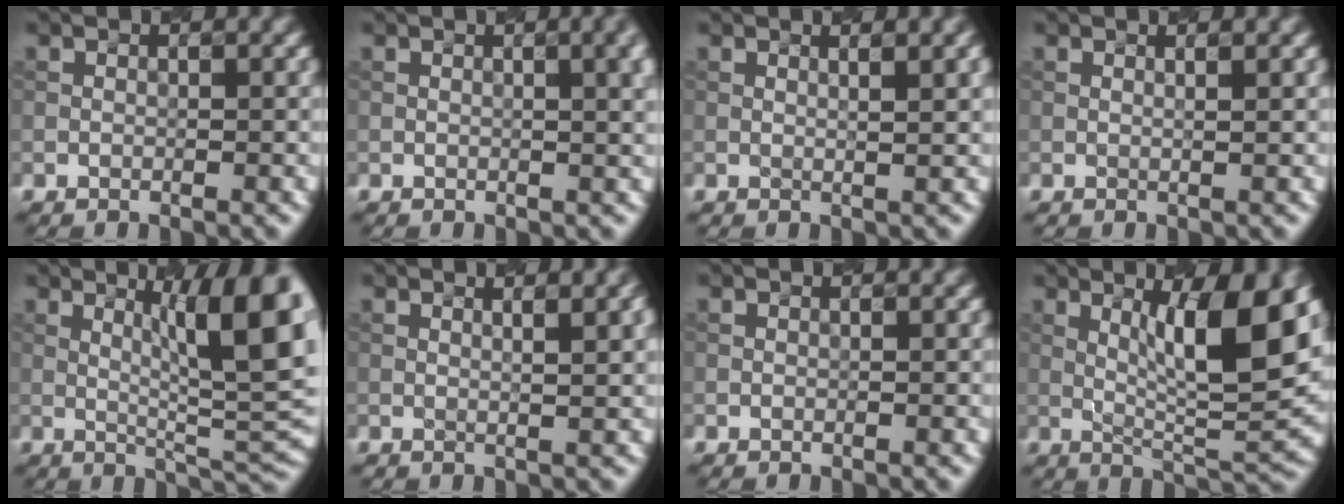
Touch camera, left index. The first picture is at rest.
{"total": 4.3, "force": [1.2, 1.7, 3.8], "torque": [-0.031, 0.012, 0.013]}
{"total": 2.9, "force": [1.3, 0.9, 2.4], "torque": [-0.021, 0.001, 0.007]}
{"total": 1.0, "force": [0.6, 0.3, 0.8], "torque": [-0.007, -0.002, 0.001]}
{"total": 10.7, "force": [2.8, 2.4, 10.0], "torque": [-0.126, 0.004, 0.046]}
{"total": 3.7, "force": [1.6, 1.3, 3.1], "torque": [-0.023, 0.006, 0.010]}
{"total": 0.0}
{"total": 9.4, "force": [2.5, 1.9, 8.9], "torque": [-0.129, -0.008, 0.048]}